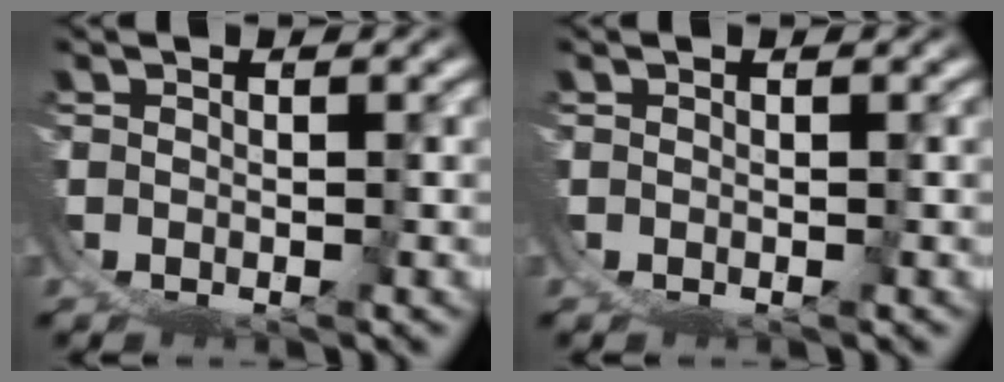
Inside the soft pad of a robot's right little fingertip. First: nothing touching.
{"total": 0.0}